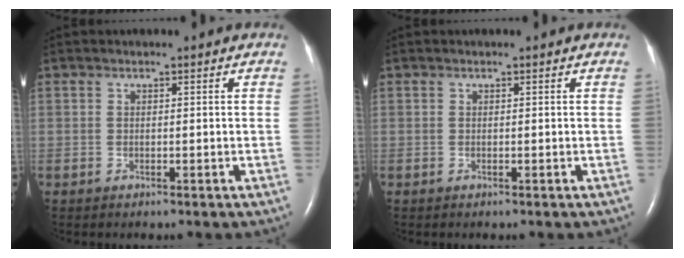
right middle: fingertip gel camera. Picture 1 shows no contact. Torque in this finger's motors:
{"motor_torque": [0.06, -0.14, 0.00, 0.01]}